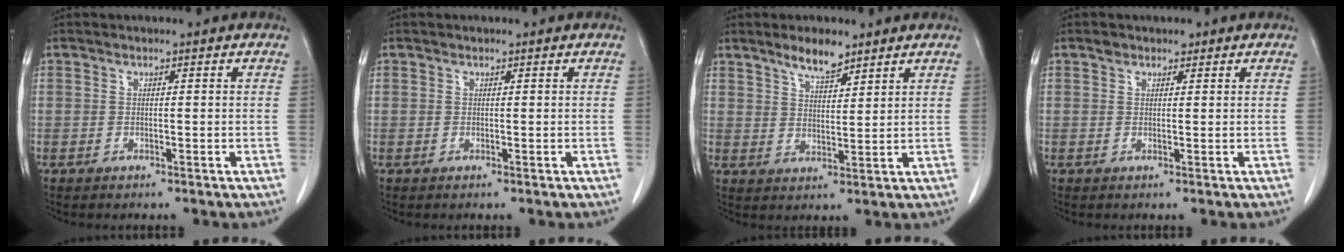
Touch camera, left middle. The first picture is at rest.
{"total": 0.0}
{"total": 5.1, "force": [4.0, 1.3, 2.8], "torque": [-0.055, 0.000, 0.073]}
{"total": 1.3, "force": [1.0, 0.8, 0.3], "torque": [-0.005, 0.005, 0.015]}